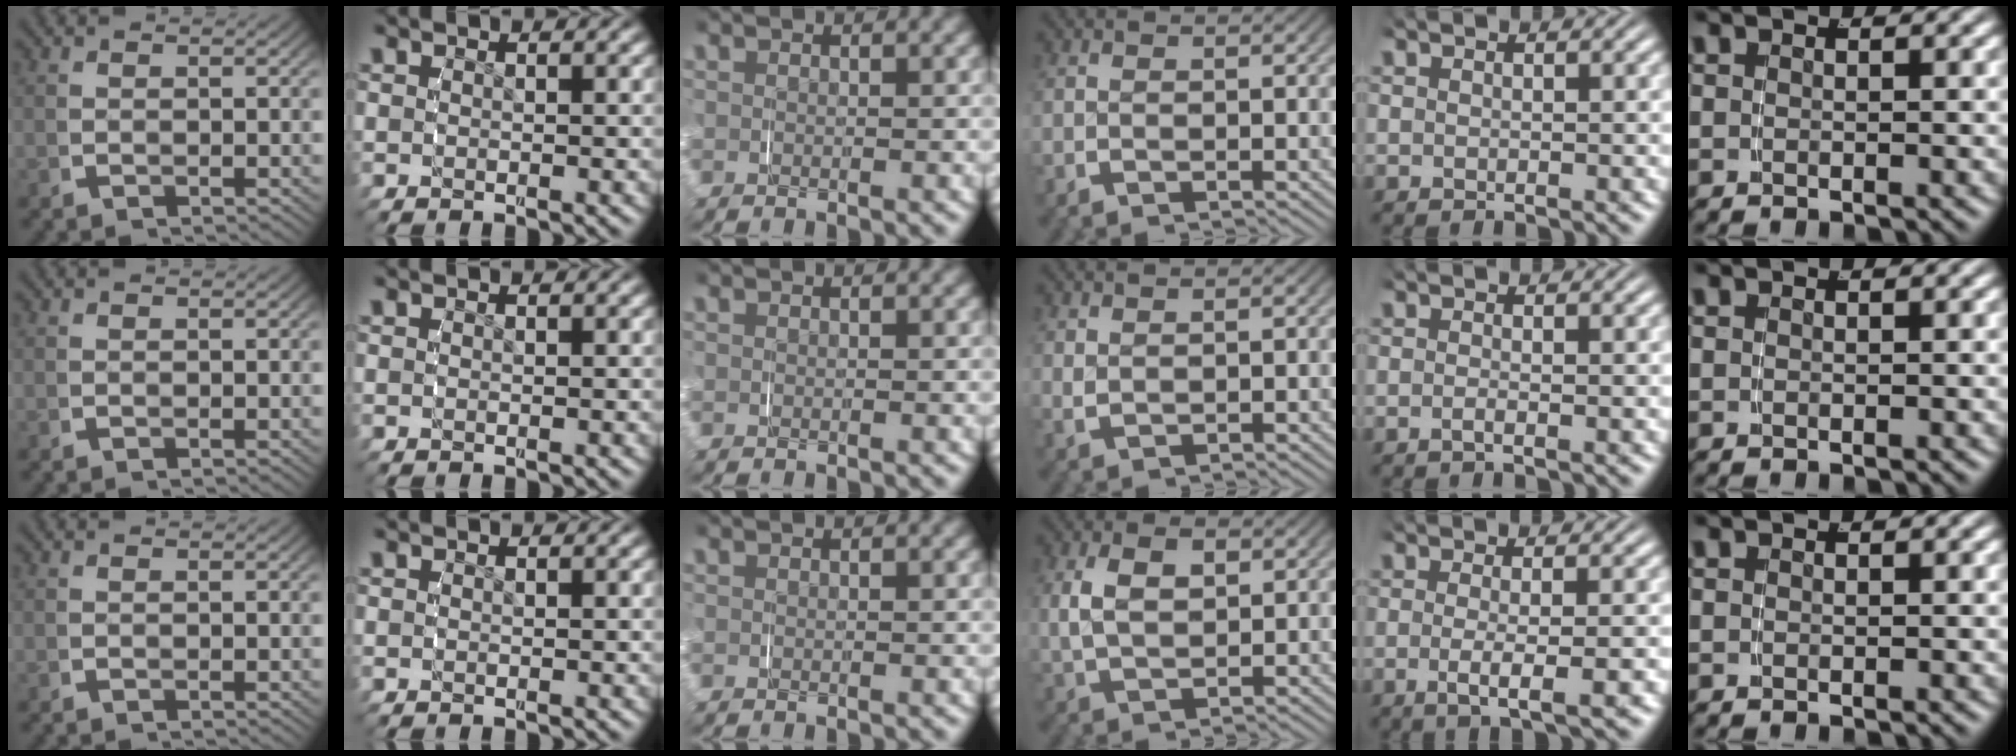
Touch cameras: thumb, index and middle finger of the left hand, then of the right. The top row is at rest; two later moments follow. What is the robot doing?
{"motion": "grasp_and_lifting", "object": "pen bag"}